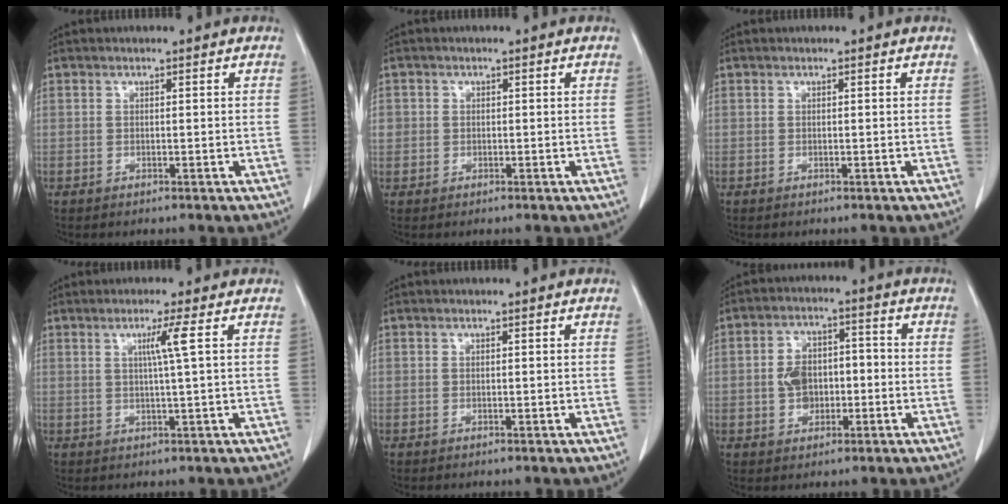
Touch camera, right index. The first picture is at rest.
{"total": 1.9, "force": [0.1, 1.8, 0.4], "torque": [0.000, 0.007, 0.005]}
{"total": 0.0}
{"total": 3.3, "force": [0.9, -1.1, 3.0], "torque": [-0.056, -0.004, 0.019]}
{"total": 0.0}
{"total": 6.3, "force": [-1.0, 4.5, 4.3], "torque": [-0.082, 0.024, -0.014]}